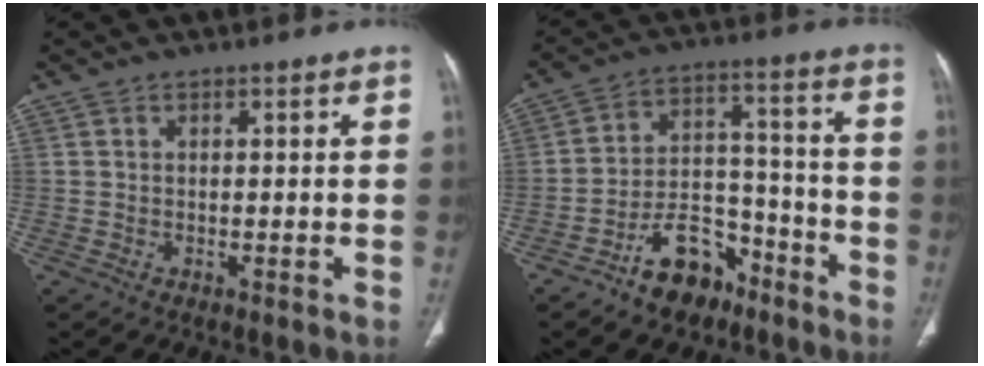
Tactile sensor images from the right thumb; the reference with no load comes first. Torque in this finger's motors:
{"motor_torque": [2.08, 0.44, 0.98, -1.21, 0.21]}